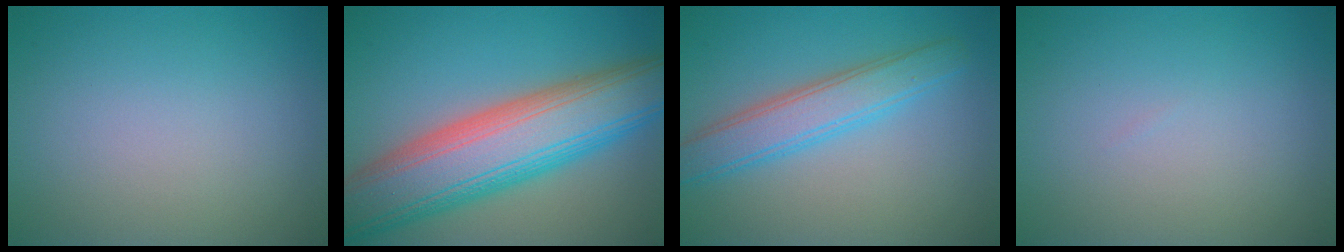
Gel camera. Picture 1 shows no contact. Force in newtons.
{"total": 12.2, "press": 12.1, "slide": 0.6}
{"total": 4.3, "press": 4.3, "slide": 0.0}
{"total": 0.0}